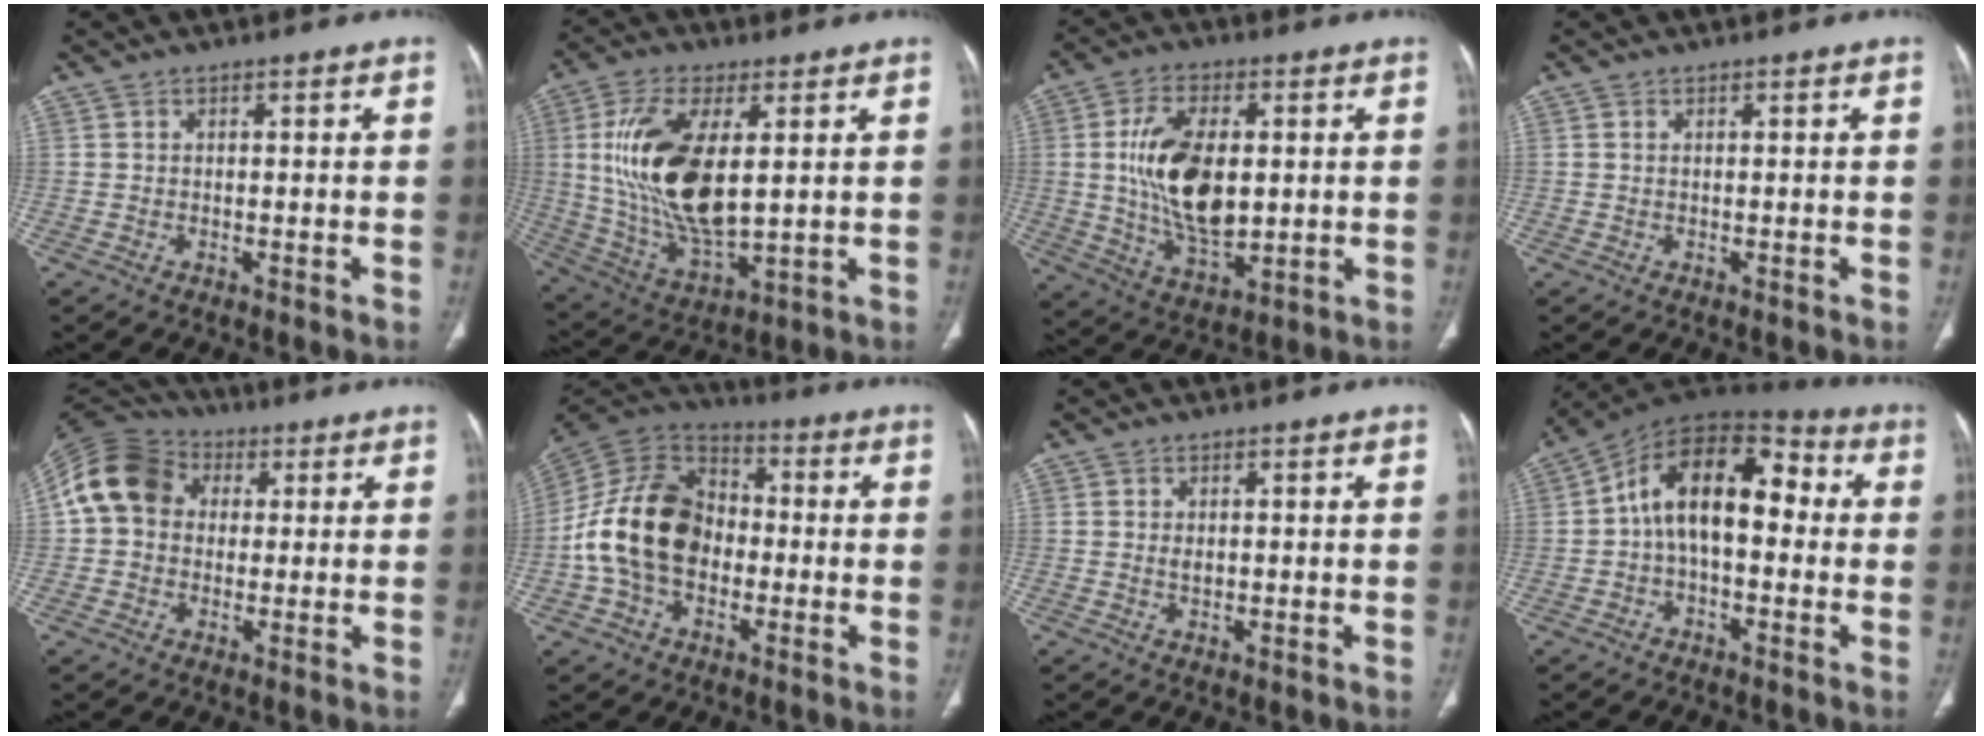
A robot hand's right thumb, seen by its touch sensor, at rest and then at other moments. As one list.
[{"total": 19.4, "force": [3.1, 8.9, 17.0], "torque": [-0.337, -0.020, 0.070]}, {"total": 15.9, "force": [1.3, 8.5, 13.3], "torque": [-0.235, -0.012, 0.032]}, {"total": 0.0}, {"total": 13.4, "force": [2.3, 11.0, 7.2], "torque": [-0.132, 0.031, 0.033]}, {"total": 18.5, "force": [-2.2, 13.3, 12.6], "torque": [-0.224, 0.035, -0.045]}, {"total": 1.6, "force": [0.2, 0.9, 1.3], "torque": [-0.025, -0.004, 0.005]}, {"total": 15.5, "force": [0.6, 8.9, 12.7], "torque": [-0.178, 0.051, -0.002]}]